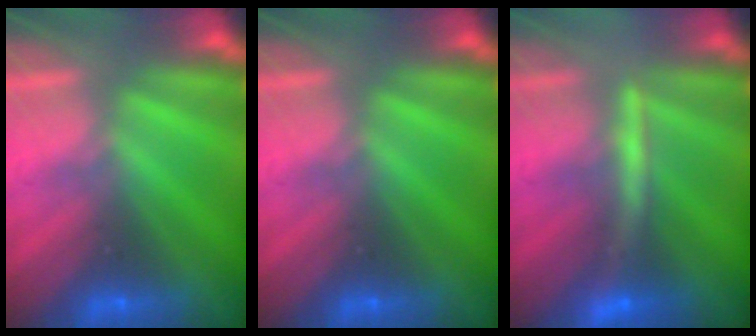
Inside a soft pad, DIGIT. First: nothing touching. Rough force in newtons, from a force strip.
{"total": 0.0}
{"total": 2.8}